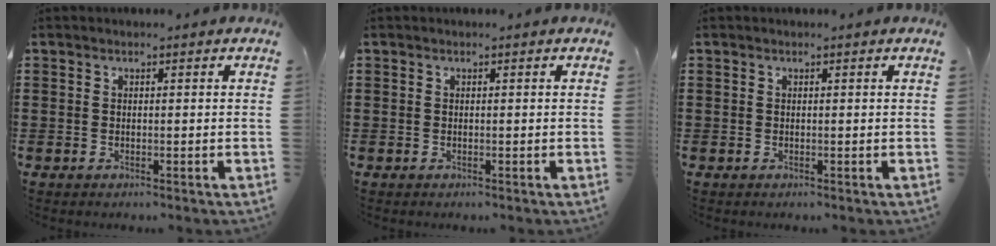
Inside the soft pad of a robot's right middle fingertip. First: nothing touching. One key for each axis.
{"total": 0.0}
{"total": 0.0}